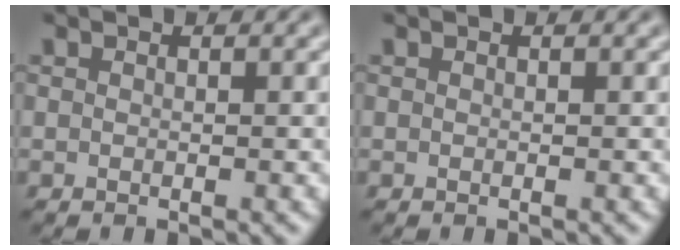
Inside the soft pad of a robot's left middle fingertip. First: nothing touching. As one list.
[{"total": 0.0}]